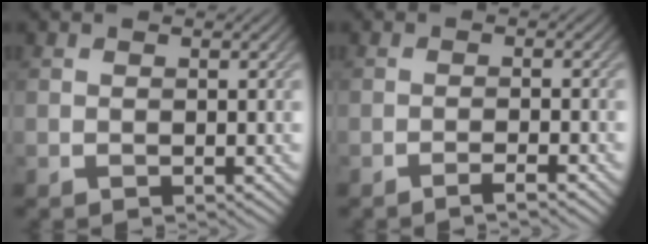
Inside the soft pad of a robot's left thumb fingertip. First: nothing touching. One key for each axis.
{"total": 2.2, "fx": -1.5, "fy": 0.1, "fz": 1.5, "tx": -0.017, "ty": 0.007, "tz": -0.037}